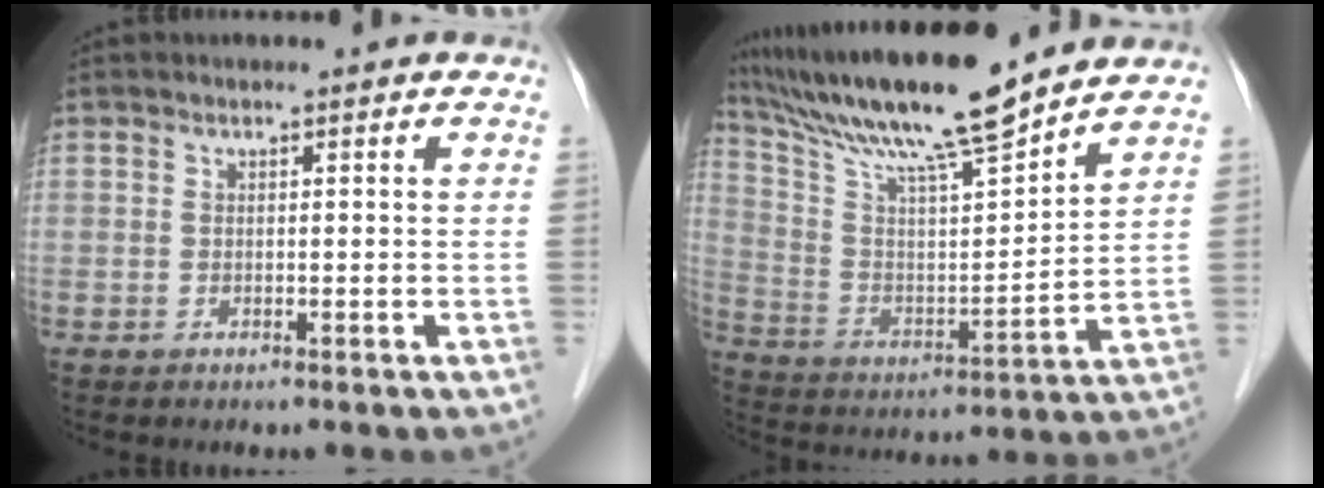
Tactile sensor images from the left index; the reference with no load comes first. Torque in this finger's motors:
{"motor_torque": [0.78, -0.80, 0.48, 0.21]}